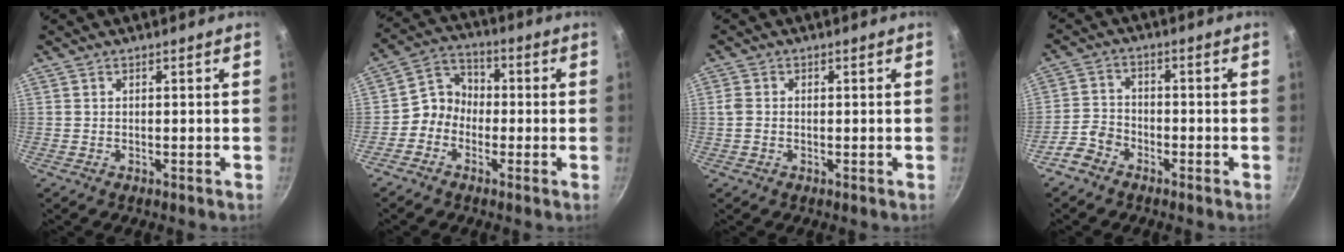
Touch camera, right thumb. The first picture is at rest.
{"total": 6.3, "force": [-1.6, 5.6, 2.5], "torque": [-0.011, 0.032, -0.051]}
{"total": 2.2, "force": [-0.2, 1.7, 1.3], "torque": [-0.032, 0.004, -0.008]}
{"total": 4.8, "force": [-3.3, 3.1, 1.6], "torque": [-0.025, 0.034, -0.069]}